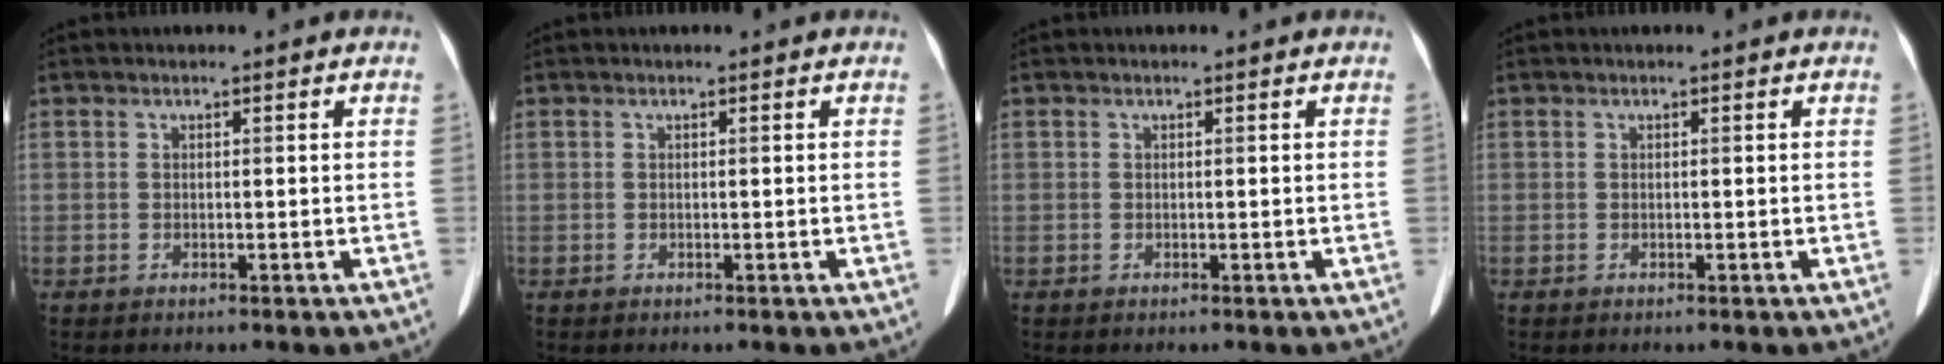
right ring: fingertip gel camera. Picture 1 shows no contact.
{"total": 0.0}
{"total": 0.0}
{"total": 0.0}